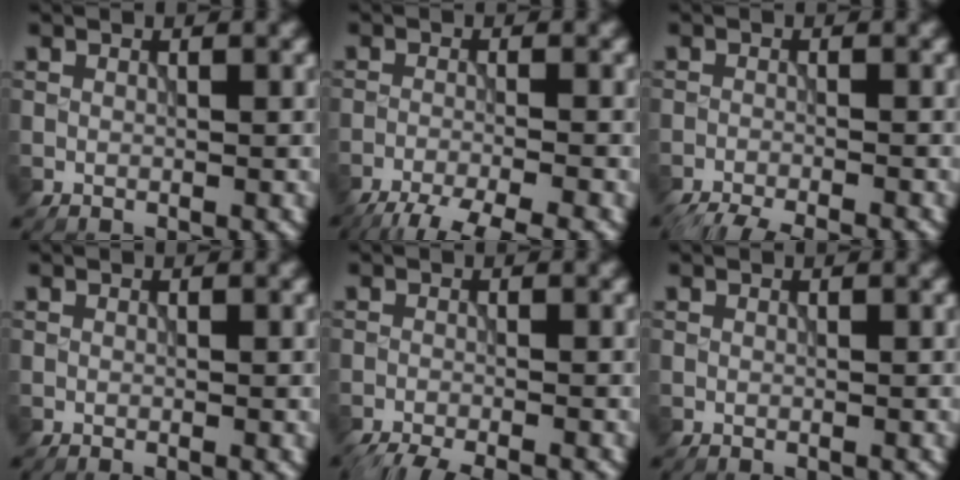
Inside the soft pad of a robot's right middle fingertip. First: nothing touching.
{"total": 7.8, "force": [-6.4, 1.4, 4.2], "torque": [-0.070, -0.023, -0.102]}
{"total": 7.5, "force": [-6.9, 1.5, 2.6], "torque": [-0.031, -0.017, -0.099]}
{"total": 0.7, "force": [-0.2, 0.2, 0.7], "torque": [-0.007, -0.005, -0.005]}
{"total": 6.2, "force": [-5.4, 1.2, 2.7], "torque": [-0.038, -0.026, -0.082]}
{"total": 0.0}